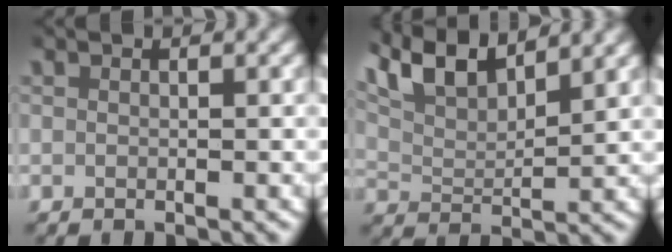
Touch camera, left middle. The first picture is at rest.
{"total": 8.6, "force": [5.0, 5.1, 4.8], "torque": [-0.122, 0.001, 0.081]}